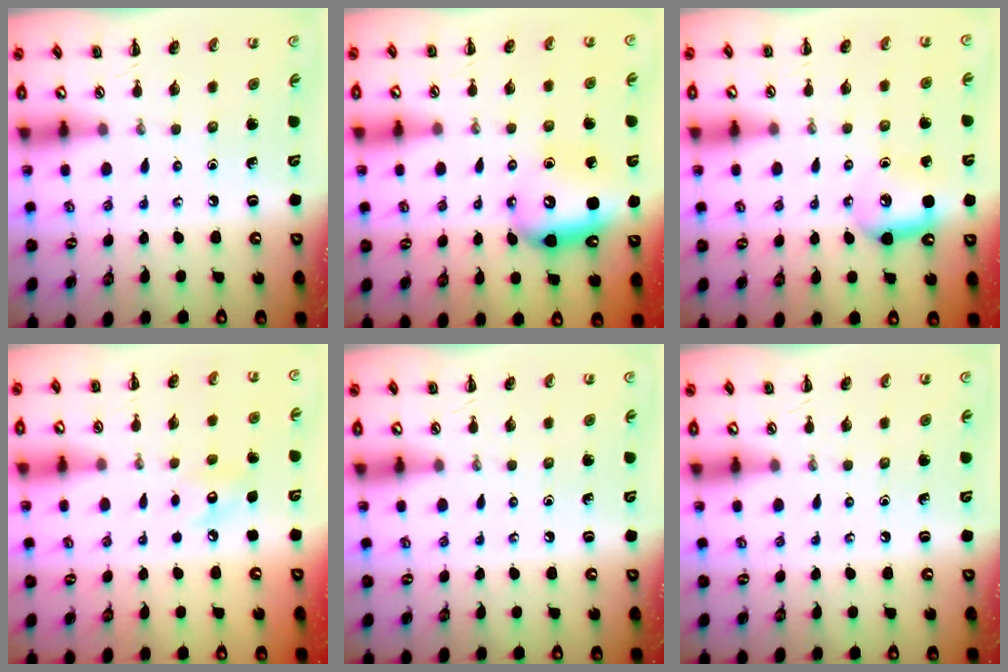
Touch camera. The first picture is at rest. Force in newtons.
{"total": 8.4, "press": 8.4, "slide": 0.9}
{"total": 6.5, "press": 6.5, "slide": 0.7}
{"total": 5.9, "press": 5.8, "slide": 1.3}
{"total": 0.0}
{"total": 0.0}